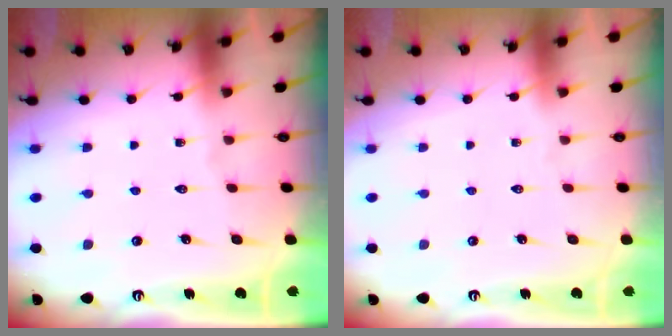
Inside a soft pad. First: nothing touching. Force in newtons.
{"total": 0.0}